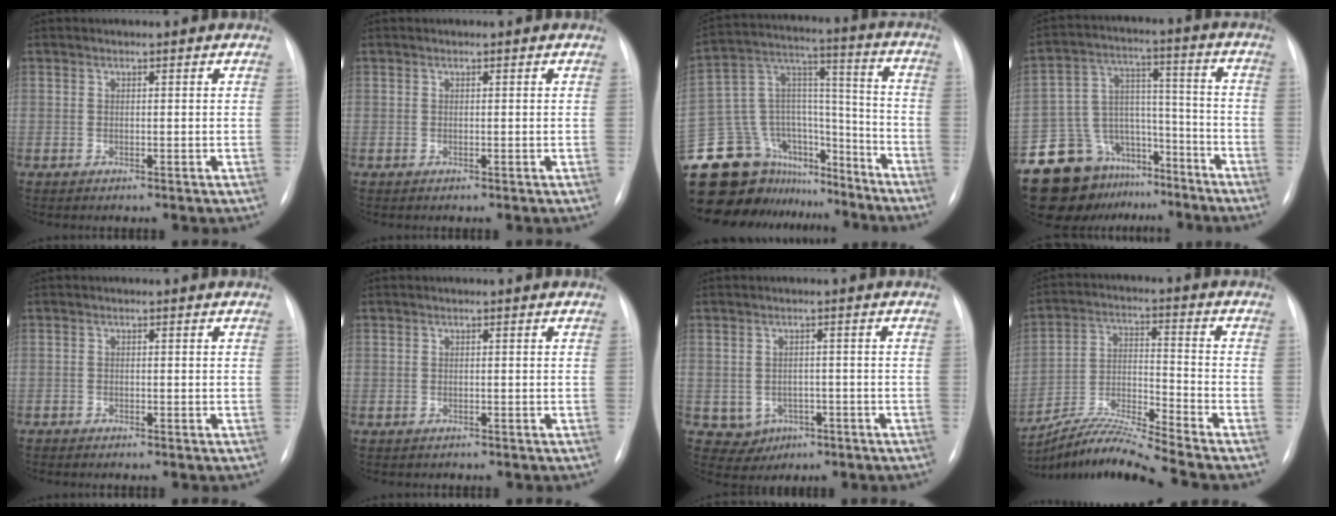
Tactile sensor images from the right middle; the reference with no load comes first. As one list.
[{"total": 0.0}, {"total": 23.2, "force": [-19.5, 11.1, 6.0], "torque": [-0.142, 0.071, -0.304]}, {"total": 14.9, "force": [-11.3, 9.2, 3.1], "torque": [-0.047, 0.085, -0.183]}, {"total": 0.6, "force": [-0.6, 0.1, 0.0], "torque": [-0.005, 0.000, -0.013]}, {"total": 0.7, "force": [-0.5, 0.5, -0.1], "torque": [-0.006, 0.004, -0.007]}, {"total": 4.4, "force": [-1.6, 4.0, 0.9], "torque": [-0.008, 0.009, -0.011]}, {"total": 10.9, "force": [-10.1, -2.0, 3.6], "torque": [-0.074, -0.002, -0.188]}]